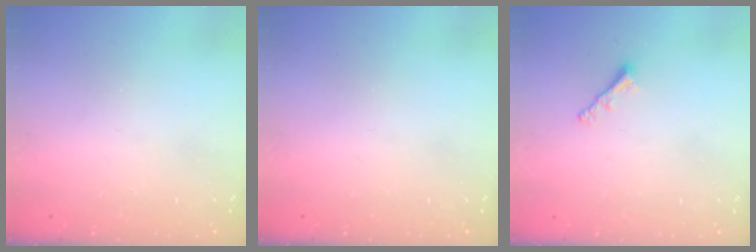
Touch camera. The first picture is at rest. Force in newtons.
{"total": 0.0}
{"total": 1.9, "press": 1.9, "slide": 0.5}